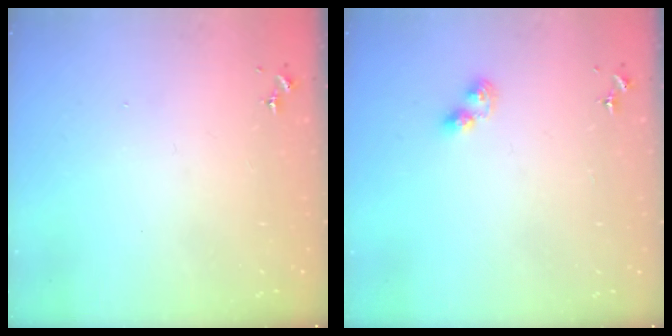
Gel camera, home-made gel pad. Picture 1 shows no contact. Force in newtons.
{"total": 3.0, "press": 2.9, "slide": 0.4}